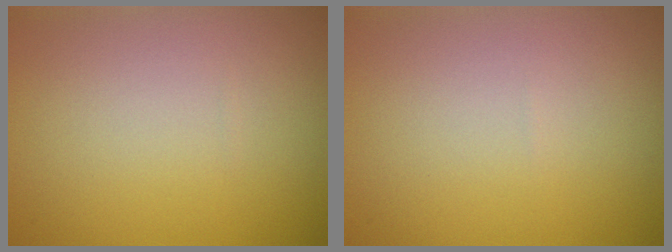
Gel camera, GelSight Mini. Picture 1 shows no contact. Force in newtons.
{"total": 0.0}